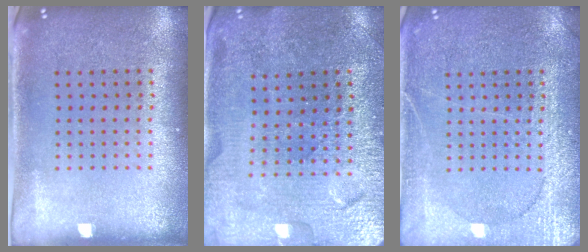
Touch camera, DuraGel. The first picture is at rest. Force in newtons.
{"total": 3.2, "press": 3.2, "slide": 0.1}
{"total": 4.7, "press": 4.7, "slide": 0.6}